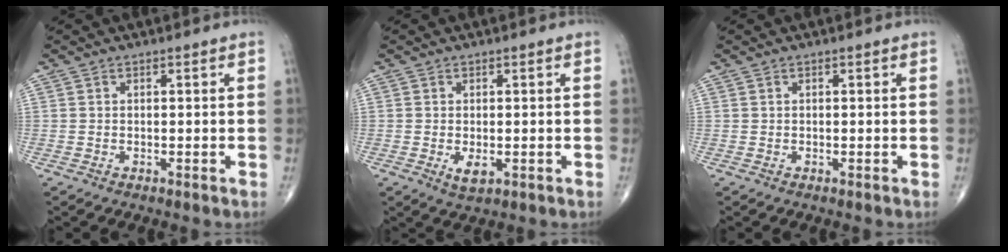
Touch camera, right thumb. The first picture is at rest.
{"total": 2.7, "force": [-0.7, 1.4, 2.3], "torque": [-0.038, -0.006, -0.008]}
{"total": 0.0}